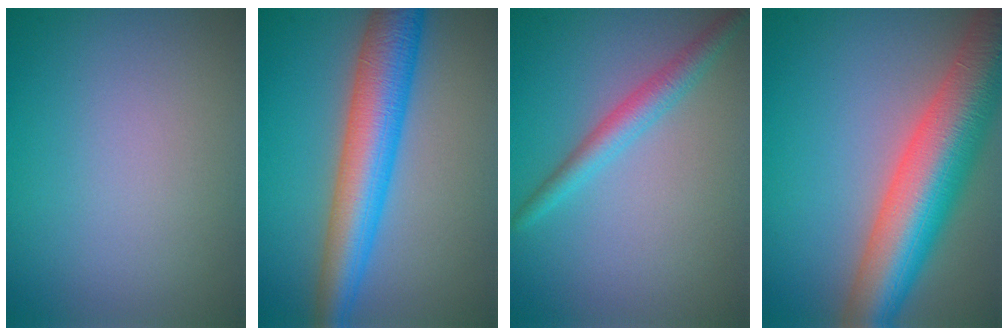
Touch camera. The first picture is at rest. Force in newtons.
{"total": 7.2, "press": 7.2, "slide": 0.1}
{"total": 2.5, "press": 2.5, "slide": 0.1}
{"total": 11.5, "press": 11.5, "slide": 0.5}